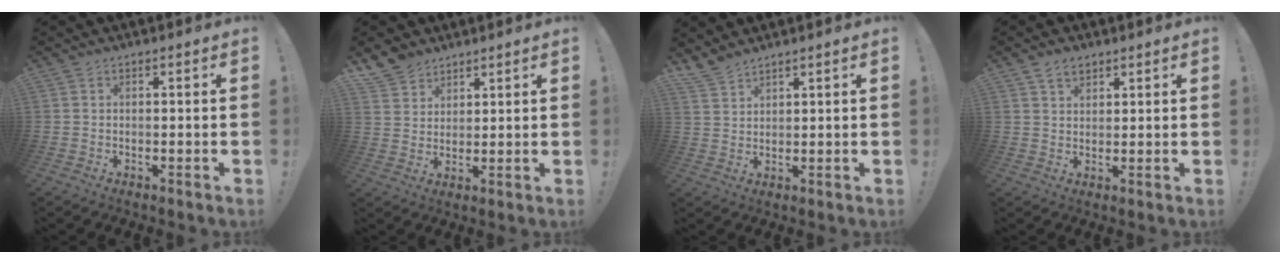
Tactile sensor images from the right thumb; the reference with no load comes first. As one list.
[{"total": 6.9, "force": [5.6, 4.0, 0.9], "torque": [-0.022, -0.038, 0.111]}, {"total": 4.6, "force": [4.2, 1.2, 1.4], "torque": [-0.032, -0.026, 0.081]}, {"total": 3.9, "force": [2.6, 2.3, 1.7], "torque": [-0.024, -0.009, 0.047]}]